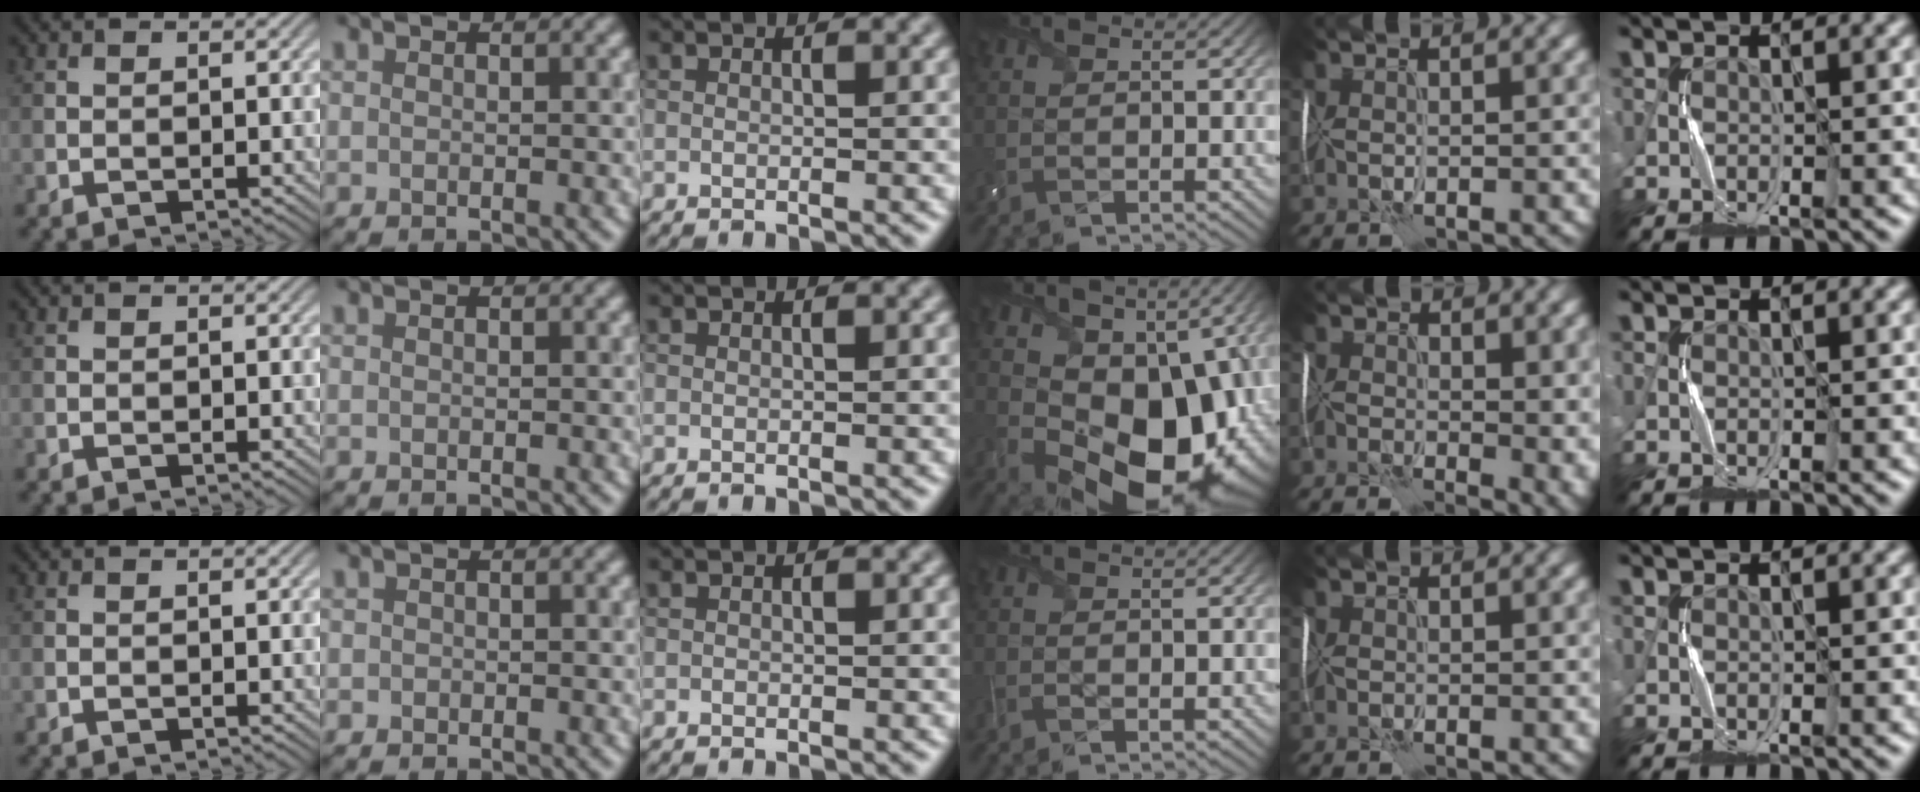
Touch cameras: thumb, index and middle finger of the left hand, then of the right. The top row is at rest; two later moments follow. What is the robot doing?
{"motion": "wrap", "object": "receipt paper"}